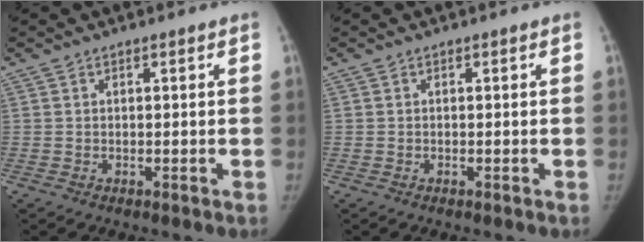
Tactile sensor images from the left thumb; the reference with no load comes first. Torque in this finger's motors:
{"motor_torque": [0.09, 0.01, 0.35, 0.03, 0.03]}